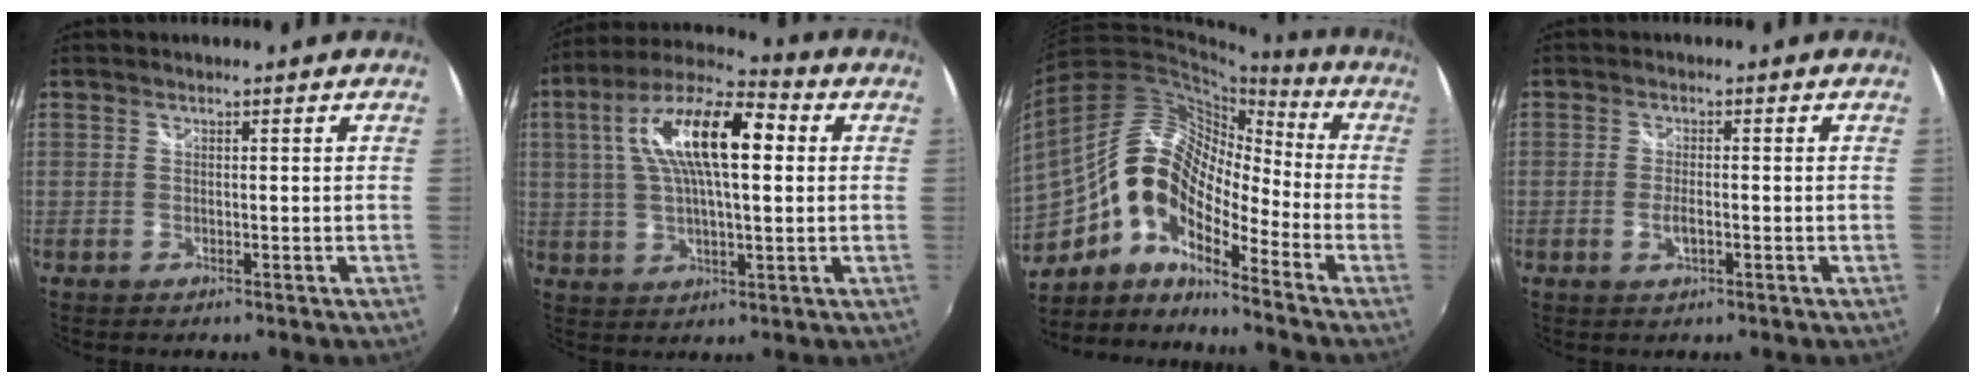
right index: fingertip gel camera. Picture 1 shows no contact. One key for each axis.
{"total": 17.2, "fx": 4.0, "fy": 5.9, "fz": 15.6, "tx": -0.283, "ty": 0.027, "tz": 0.057}
{"total": 15.5, "fx": -6.1, "fy": 7.6, "fz": 12.0, "tx": -0.208, "ty": 0.010, "tz": -0.130}
{"total": 2.7, "fx": -0.9, "fy": 0.9, "fz": 2.4, "tx": -0.047, "ty": -0.004, "tz": -0.015}